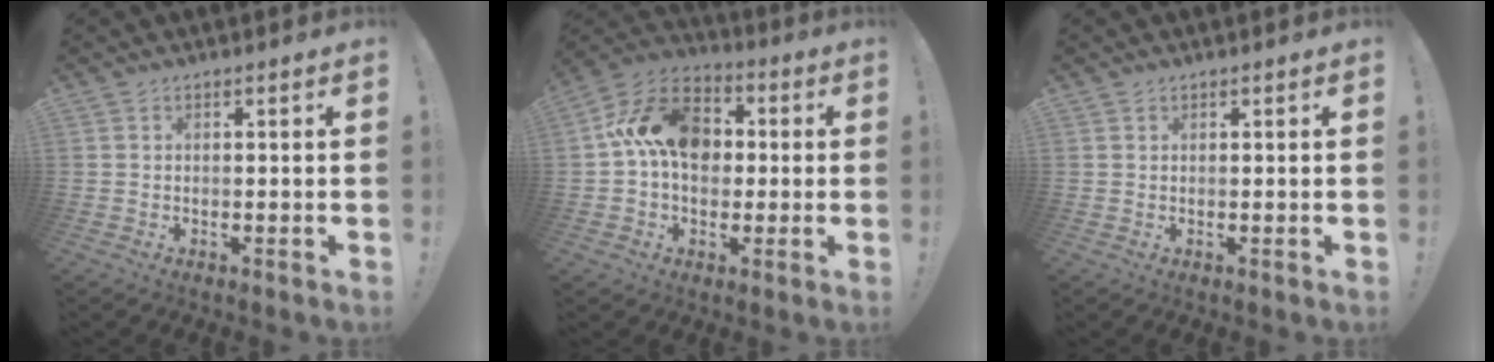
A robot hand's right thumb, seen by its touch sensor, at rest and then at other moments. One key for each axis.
{"total": 17.0, "fx": 2.4, "fy": 12.6, "fz": 11.1, "tx": -0.183, "ty": 0.017, "tz": 0.046}
{"total": 0.6, "fx": 0.5, "fy": 0.4, "fz": 0.1, "tx": 0.003, "ty": -0.002, "tz": 0.009}